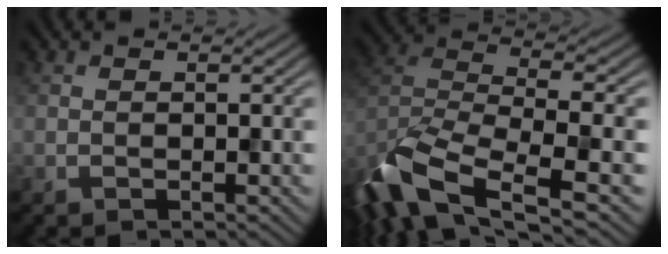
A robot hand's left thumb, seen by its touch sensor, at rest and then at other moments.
{"total": 14.3, "force": [-8.5, 4.8, 10.5], "torque": [-0.247, -0.025, -0.160]}